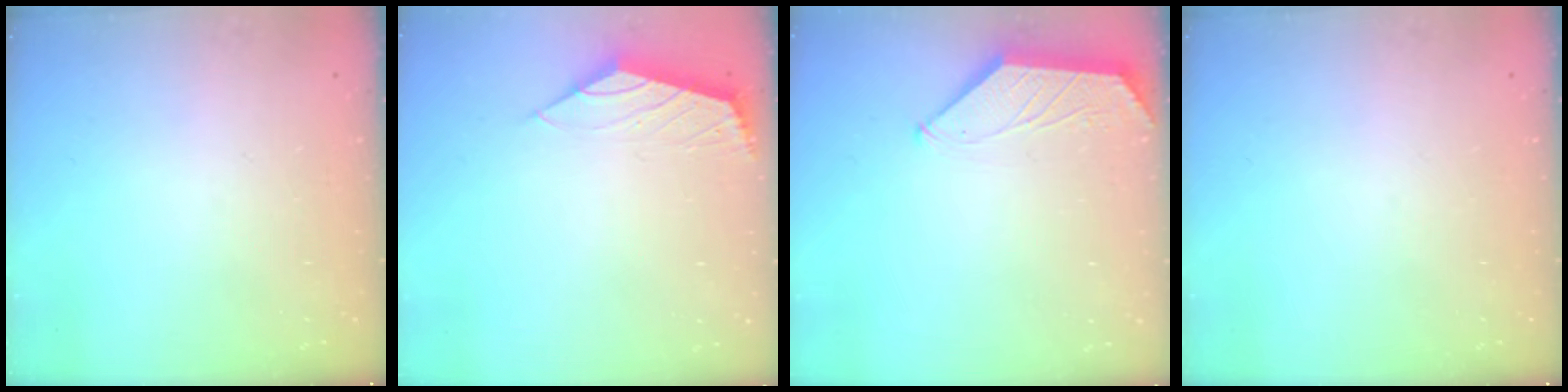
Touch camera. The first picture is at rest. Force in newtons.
{"total": 2.3, "press": 2.2, "slide": 0.6}
{"total": 0.5, "press": 0.5, "slide": 0.2}
{"total": 0.0}